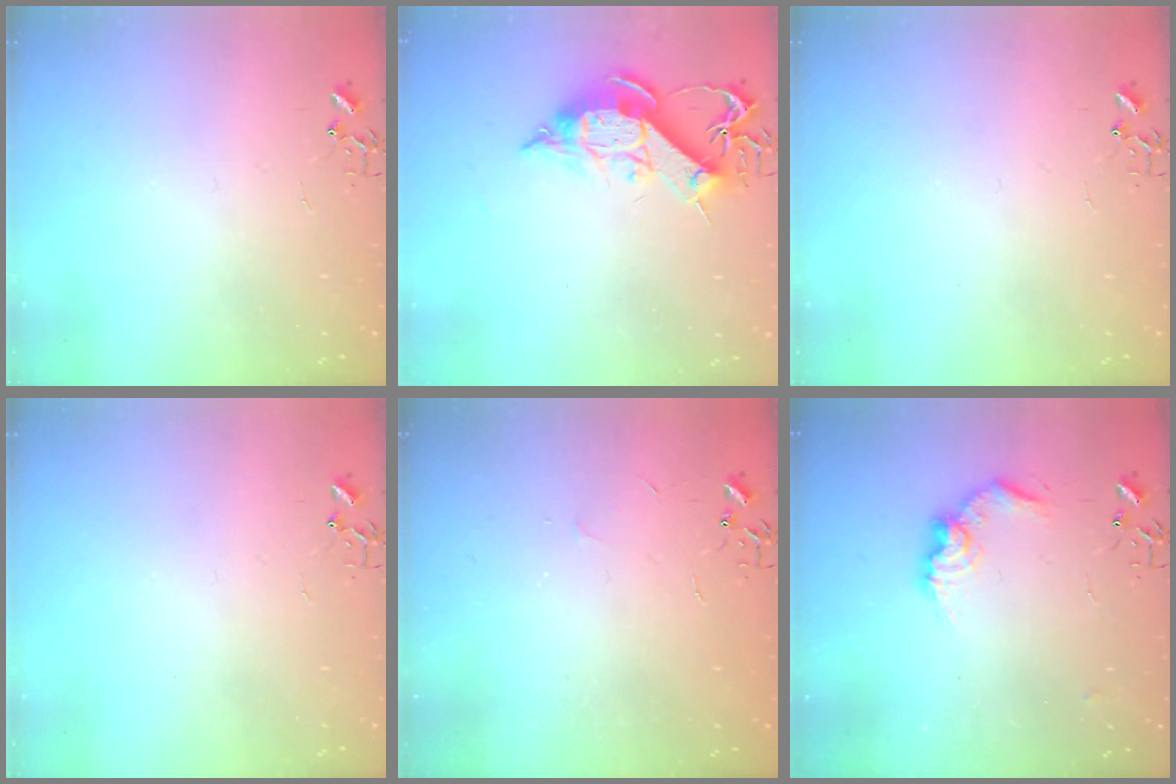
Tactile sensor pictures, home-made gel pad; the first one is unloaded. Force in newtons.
{"total": 12.7, "press": 12.7, "slide": 1.2}
{"total": 0.0}
{"total": 0.0}
{"total": 2.3, "press": 2.3, "slide": 0.3}
{"total": 9.9, "press": 9.9, "slide": 0.1}